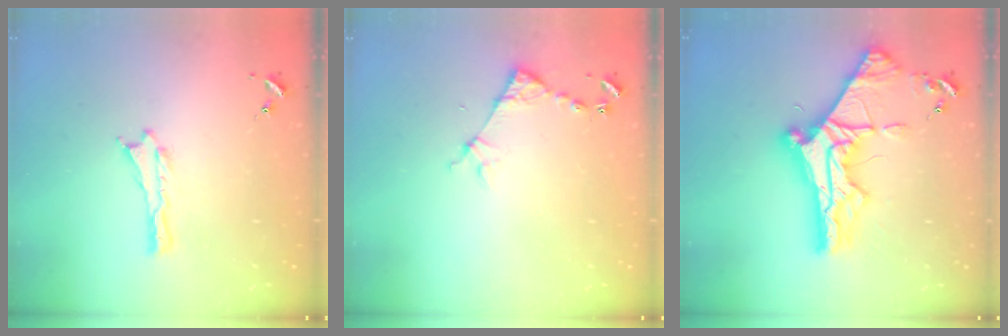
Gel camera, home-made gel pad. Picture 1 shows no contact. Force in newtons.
{"total": 3.8, "press": 3.8, "slide": 0.4}
{"total": 10.8, "press": 10.7, "slide": 1.2}